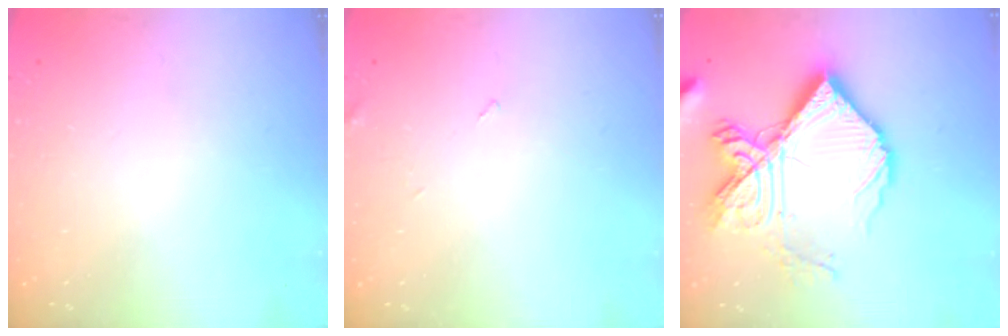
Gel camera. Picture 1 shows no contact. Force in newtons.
{"total": 2.2, "press": 2.2, "slide": 0.3}
{"total": 24.0, "press": 23.8, "slide": 2.9}